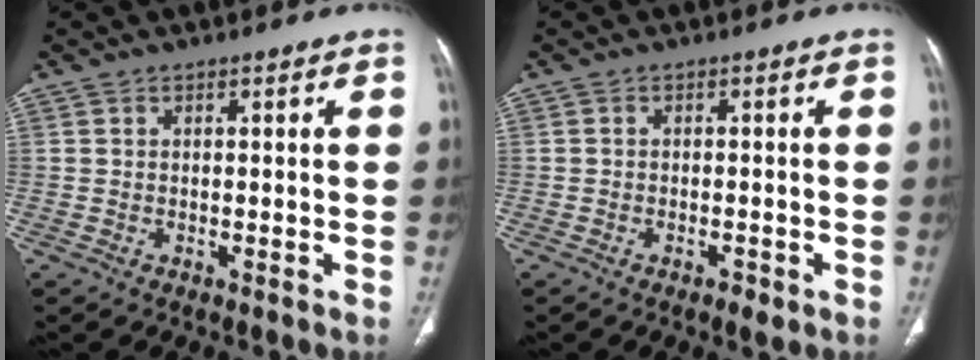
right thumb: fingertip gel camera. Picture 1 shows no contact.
{"total": 1.8, "force": [-1.1, 0.7, 1.3], "torque": [-0.023, 0.003, -0.015]}